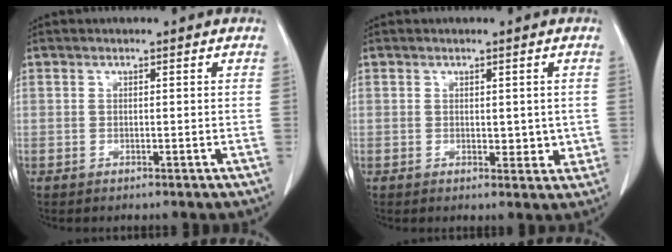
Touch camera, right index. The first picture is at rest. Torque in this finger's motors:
{"motor_torque": [0.04, 0.10, 0.04, 0.01]}